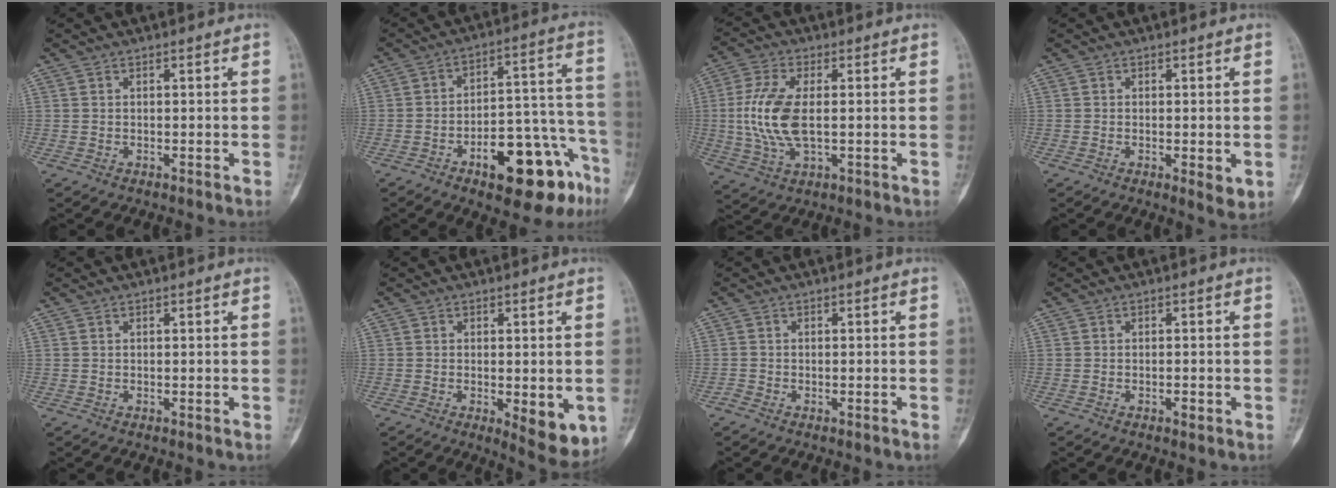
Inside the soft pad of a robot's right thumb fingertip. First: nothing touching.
{"total": 18.6, "force": [-10.1, 7.2, 13.9], "torque": [-0.140, 0.091, -0.136]}
{"total": 11.1, "force": [0.1, 5.2, 9.9], "torque": [-0.217, -0.002, 0.003]}
{"total": 2.4, "force": [-0.4, 0.7, 2.2], "torque": [-0.036, -0.009, -0.009]}
{"total": 0.0}
{"total": 7.7, "force": [-1.8, 2.9, 6.9], "torque": [-0.082, -0.018, -0.020]}
{"total": 0.8, "force": [-0.8, -0.1, 0.1], "torque": [-0.011, 0.003, -0.020]}
{"total": 1.1, "force": [-0.5, 0.4, 0.8], "torque": [-0.012, 0.002, -0.009]}